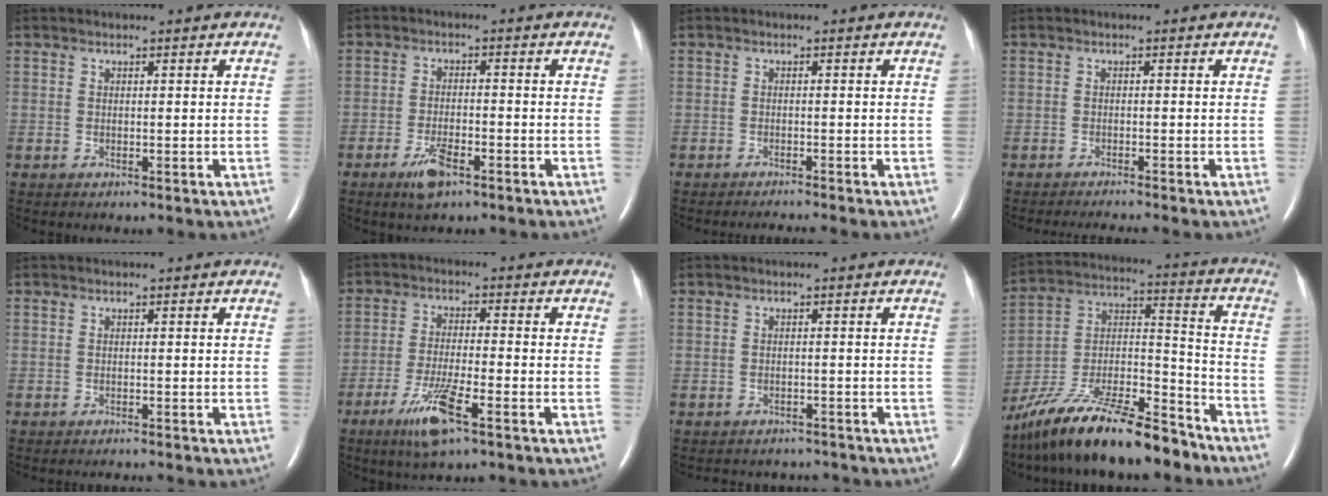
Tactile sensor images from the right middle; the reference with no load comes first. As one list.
[{"total": 4.6, "force": [-2.9, 1.3, 3.4], "torque": [-0.072, -0.004, -0.049]}, {"total": 2.7, "force": [-2.5, -0.8, 0.7], "torque": [-0.007, -0.007, -0.035]}, {"total": 3.4, "force": [-3.1, -0.9, 1.1], "torque": [-0.012, -0.010, -0.047]}, {"total": 1.7, "force": [-1.7, -0.2, 0.4], "torque": [-0.005, -0.003, -0.018]}, {"total": 7.9, "force": [-4.6, 0.6, 6.4], "torque": [-0.133, -0.016, -0.082]}, {"total": 5.3, "force": [-5.0, 1.6, -0.2], "torque": [0.001, 0.006, -0.059]}, {"total": 23.2, "force": [-18.7, 4.8, 12.9], "torque": [-0.218, 0.004, -0.322]}]